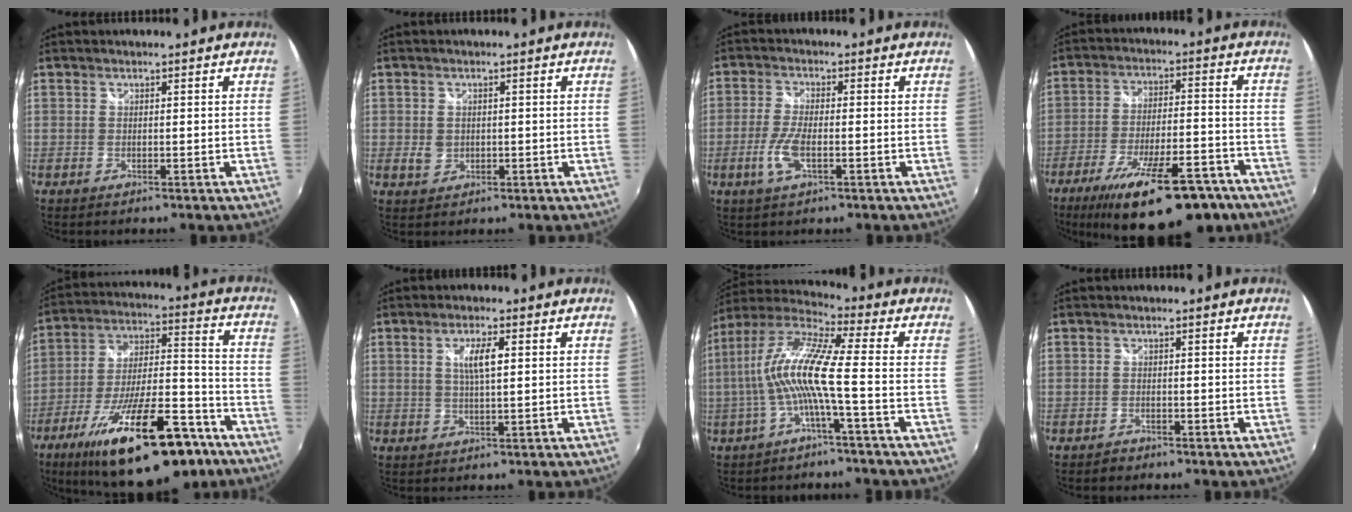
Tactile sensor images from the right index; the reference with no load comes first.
{"total": 2.7, "force": [-0.2, 2.4, 1.2], "torque": [-0.021, -0.002, -0.002]}
{"total": 5.9, "force": [-2.0, 2.1, 5.1], "torque": [-0.115, -0.006, -0.040]}
{"total": 21.3, "force": [-14.9, 6.8, 13.6], "torque": [-0.226, -0.025, -0.214]}
{"total": 27.0, "force": [-16.7, 9.7, 18.9], "torque": [-0.323, -0.011, -0.250]}
{"total": 4.5, "force": [1.0, 1.0, 4.2], "torque": [-0.077, 0.000, 0.019]}
{"total": 11.9, "force": [-1.8, 0.2, 11.7], "torque": [-0.222, 0.007, -0.036]}
{"total": 1.6, "force": [-1.2, 1.0, 0.1], "torque": [-0.006, 0.000, -0.020]}